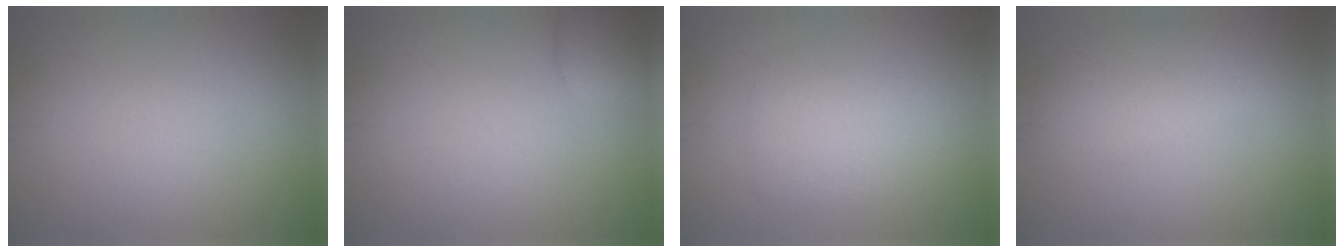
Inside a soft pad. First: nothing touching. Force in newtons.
{"total": 2.7, "press": 2.7, "slide": 0.1}
{"total": 2.9, "press": 2.9, "slide": 0.2}
{"total": 3.5, "press": 3.5, "slide": 0.3}